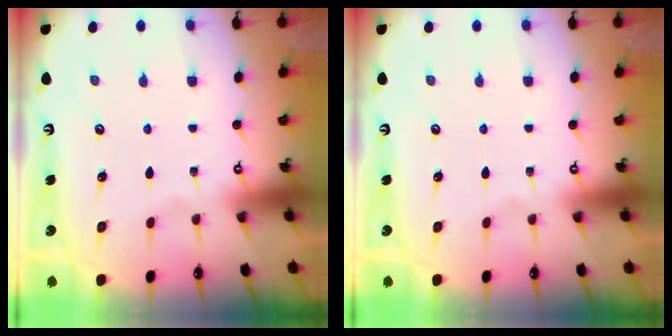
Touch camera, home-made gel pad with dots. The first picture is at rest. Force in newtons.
{"total": 0.0}